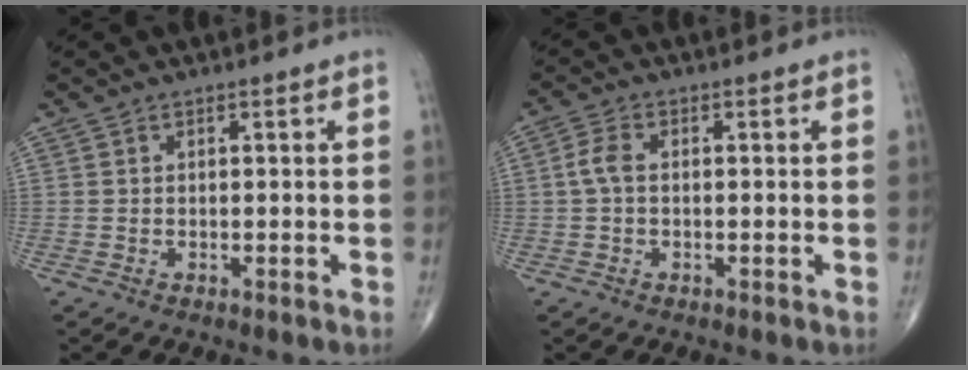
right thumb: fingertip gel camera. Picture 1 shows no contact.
{"total": 3.3, "force": [0.0, 2.0, 2.6], "torque": [-0.057, 0.008, -0.006]}